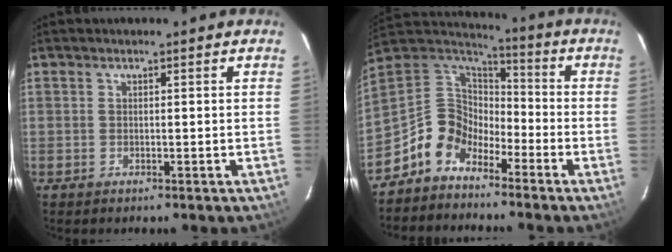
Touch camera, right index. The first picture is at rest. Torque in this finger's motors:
{"motor_torque": [0.72, -0.64, -0.07, -0.09]}